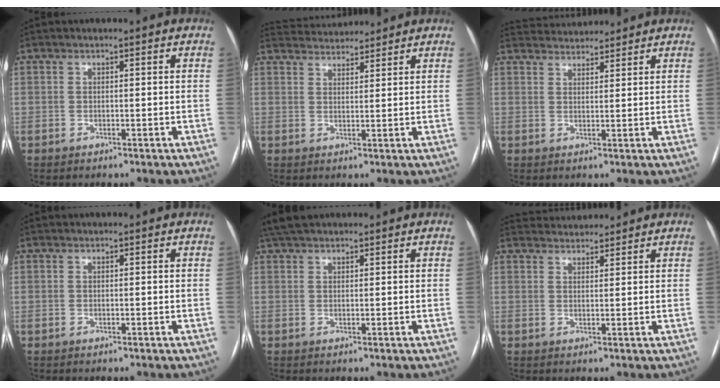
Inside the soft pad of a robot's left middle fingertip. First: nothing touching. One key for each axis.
{"total": 6.8, "fx": 6.7, "fy": 0.9, "fz": 0.9, "tx": -0.022, "ty": 0.027, "tz": 0.103}
{"total": 6.0, "fx": 5.9, "fy": 0.8, "fz": 0.7, "tx": -0.016, "ty": 0.028, "tz": 0.091}
{"total": 0.0}
{"total": 5.4, "fx": 4.6, "fy": 1.7, "fz": 2.3, "tx": -0.042, "ty": 0.036, "tz": 0.083}
{"total": 5.0, "fx": 4.9, "fy": 0.7, "fz": 0.4, "tx": -0.010, "ty": 0.028, "tz": 0.075}